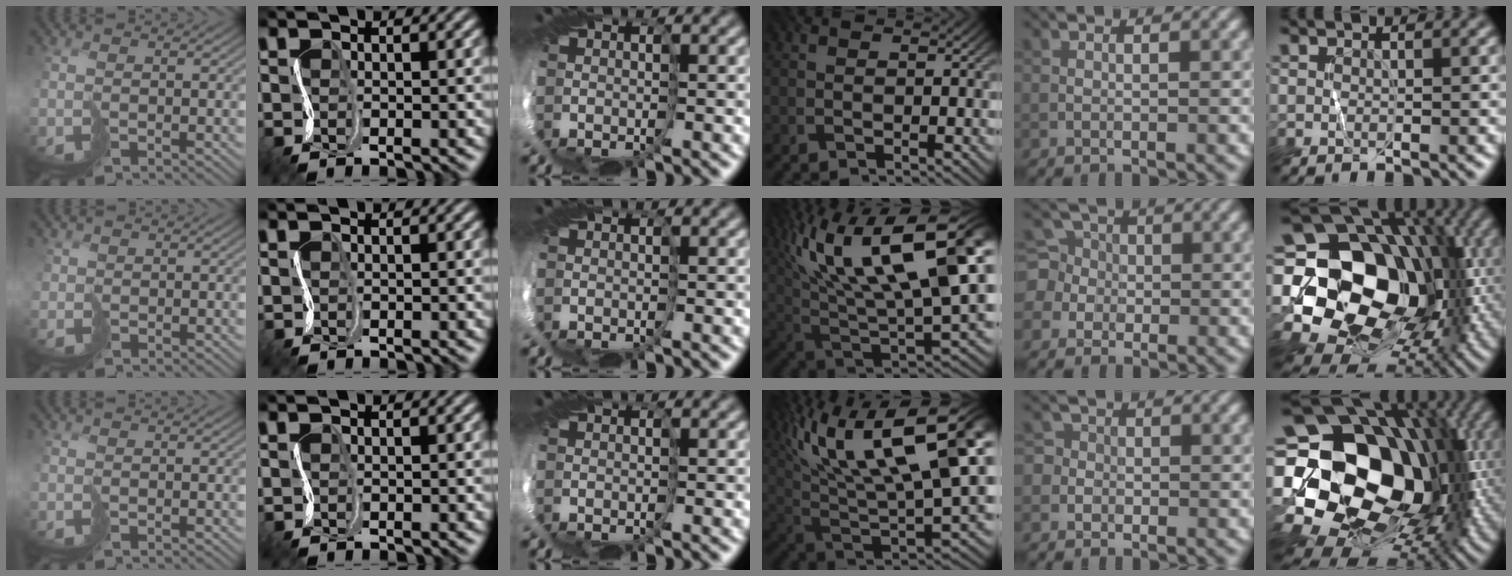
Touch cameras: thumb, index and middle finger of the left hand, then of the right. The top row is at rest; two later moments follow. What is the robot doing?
{"motion": "cut", "object": "tape"}